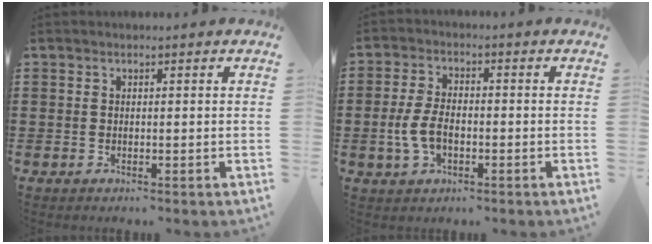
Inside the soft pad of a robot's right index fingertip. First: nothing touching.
{"total": 5.6, "force": [-1.3, 3.1, 4.4], "torque": [-0.106, -0.002, -0.029]}